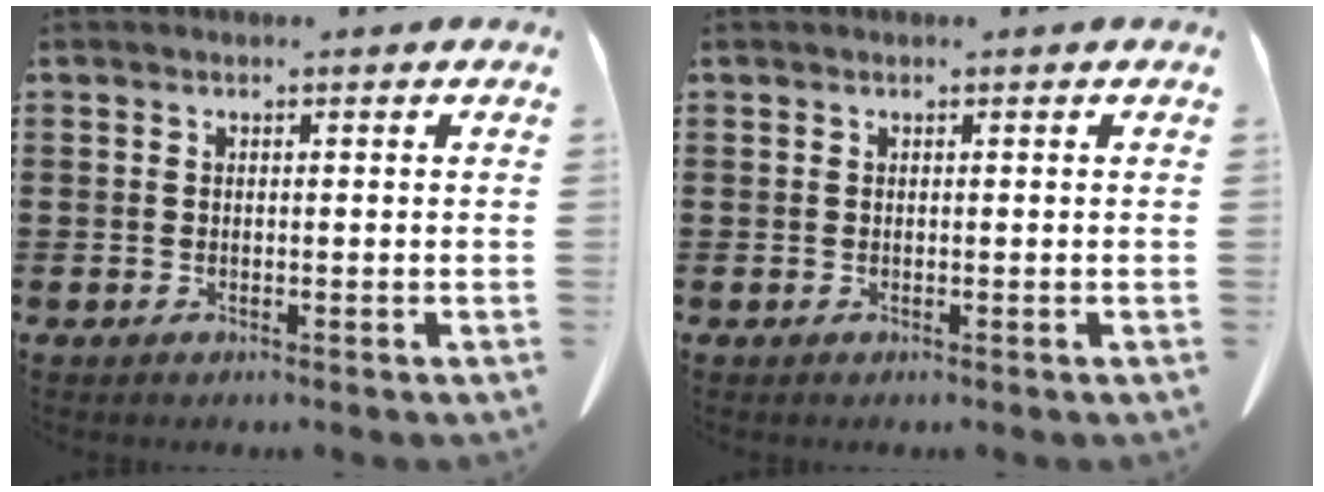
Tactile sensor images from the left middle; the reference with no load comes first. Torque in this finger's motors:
{"motor_torque": [0.00, 0.00, 0.00, 0.00]}